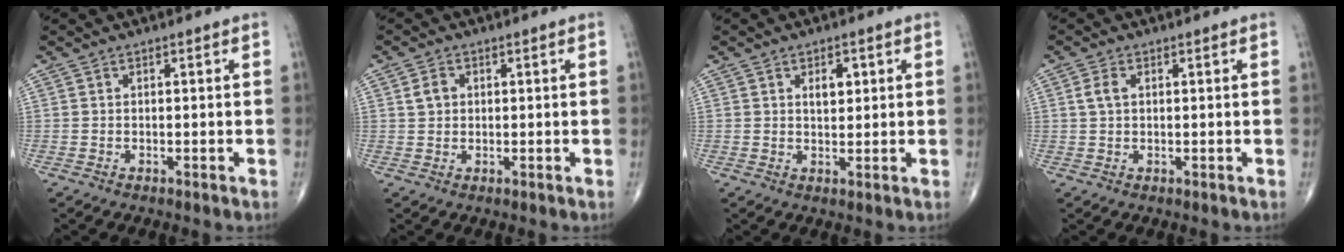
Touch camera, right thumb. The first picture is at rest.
{"total": 2.7, "force": [0.7, 2.2, 1.4], "torque": [-0.019, 0.004, 0.013]}
{"total": 3.3, "force": [1.1, 1.9, 2.5], "torque": [-0.023, -0.004, 0.017]}
{"total": 2.6, "force": [0.6, 1.6, 1.9], "torque": [-0.043, 0.007, 0.013]}